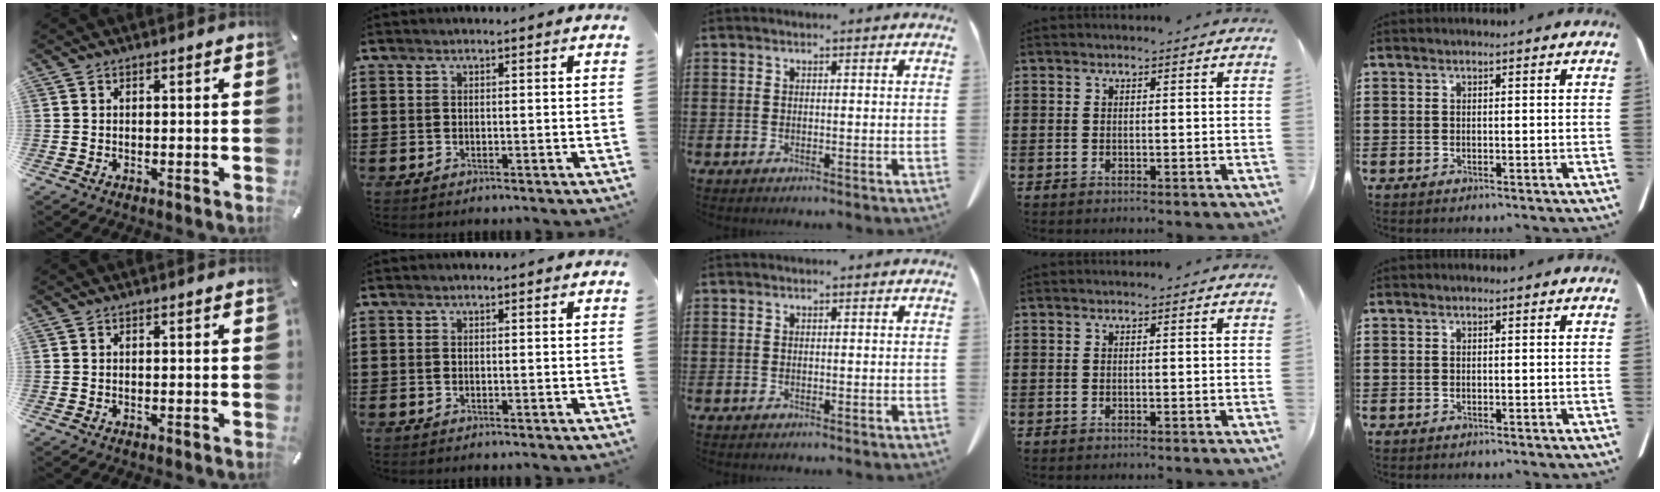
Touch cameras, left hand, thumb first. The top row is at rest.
{}